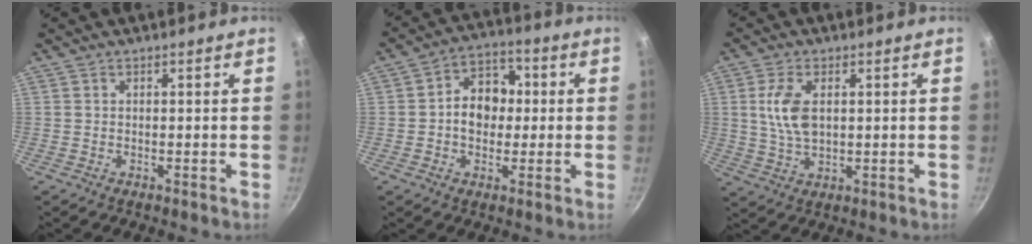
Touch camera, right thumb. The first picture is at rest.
{"total": 9.5, "force": [0.1, 7.5, 5.9], "torque": [-0.044, 0.022, -0.009]}
{"total": 7.9, "force": [1.5, 4.4, 6.4], "torque": [-0.123, -0.003, 0.029]}